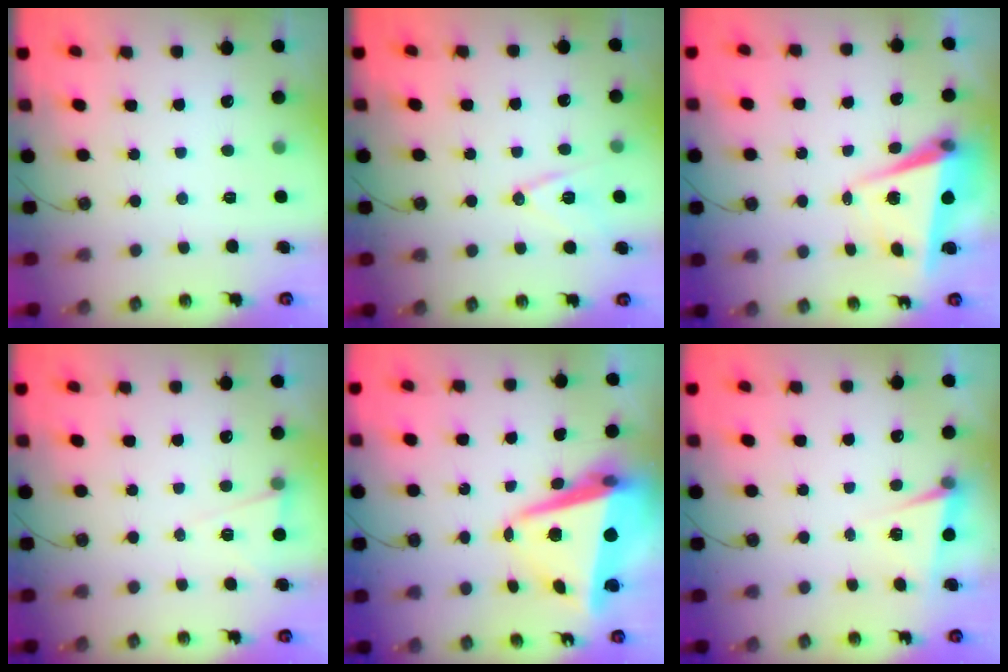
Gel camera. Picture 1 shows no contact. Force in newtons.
{"total": 11.2, "press": 10.7, "slide": 3.3}
{"total": 6.0, "press": 5.5, "slide": 2.5}
{"total": 6.8, "press": 5.3, "slide": 4.2}
{"total": 11.6, "press": 11.3, "slide": 2.4}
{"total": 2.5, "press": 1.8, "slide": 1.8}